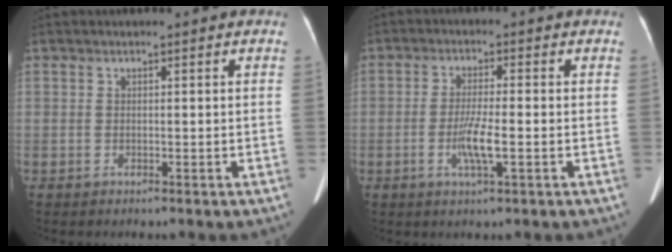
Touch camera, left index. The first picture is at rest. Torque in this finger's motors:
{"motor_torque": [0.14, 0.04, 0.16, 0.03]}